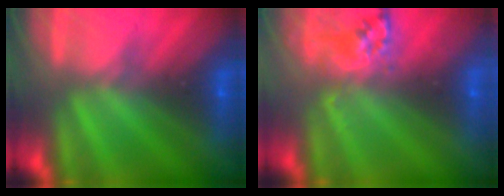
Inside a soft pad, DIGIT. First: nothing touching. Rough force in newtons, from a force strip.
{"total": 2.6}